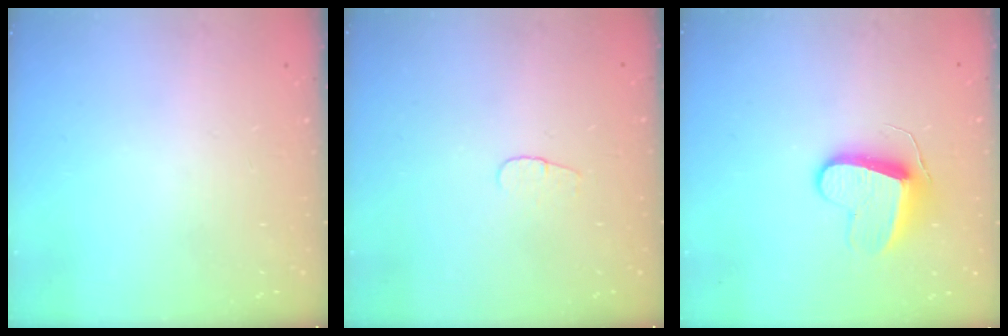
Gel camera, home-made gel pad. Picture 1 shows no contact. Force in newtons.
{"total": 3.6, "press": 3.6, "slide": 0.4}
{"total": 9.9, "press": 9.8, "slide": 0.8}